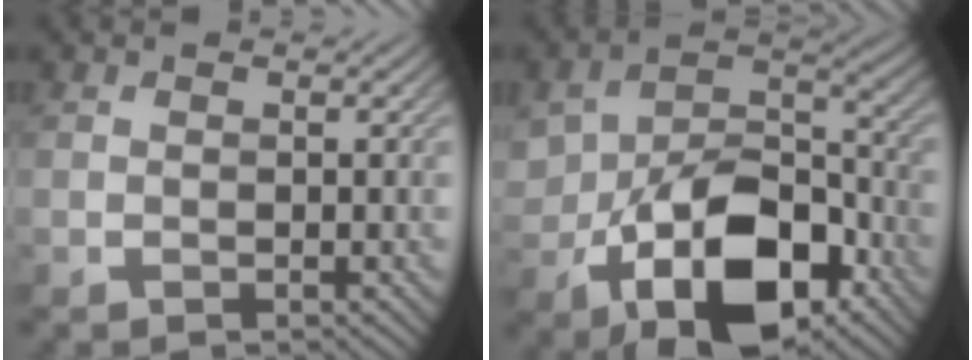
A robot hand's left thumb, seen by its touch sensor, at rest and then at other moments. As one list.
[{"total": 14.3, "force": [-5.5, 8.8, 9.8], "torque": [-0.182, -0.037, -0.091]}]